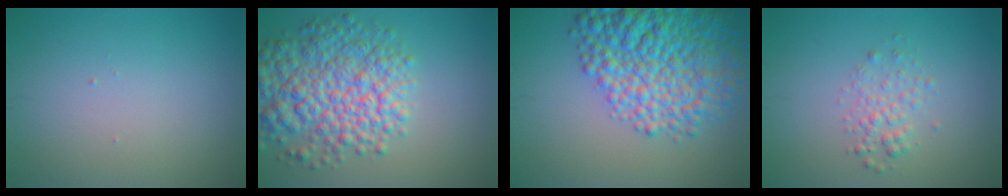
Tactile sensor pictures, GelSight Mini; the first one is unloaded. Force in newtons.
{"total": 8.2, "press": 8.2, "slide": 0.3}
{"total": 10.2, "press": 10.2, "slide": 0.4}
{"total": 1.9, "press": 1.9, "slide": 0.1}